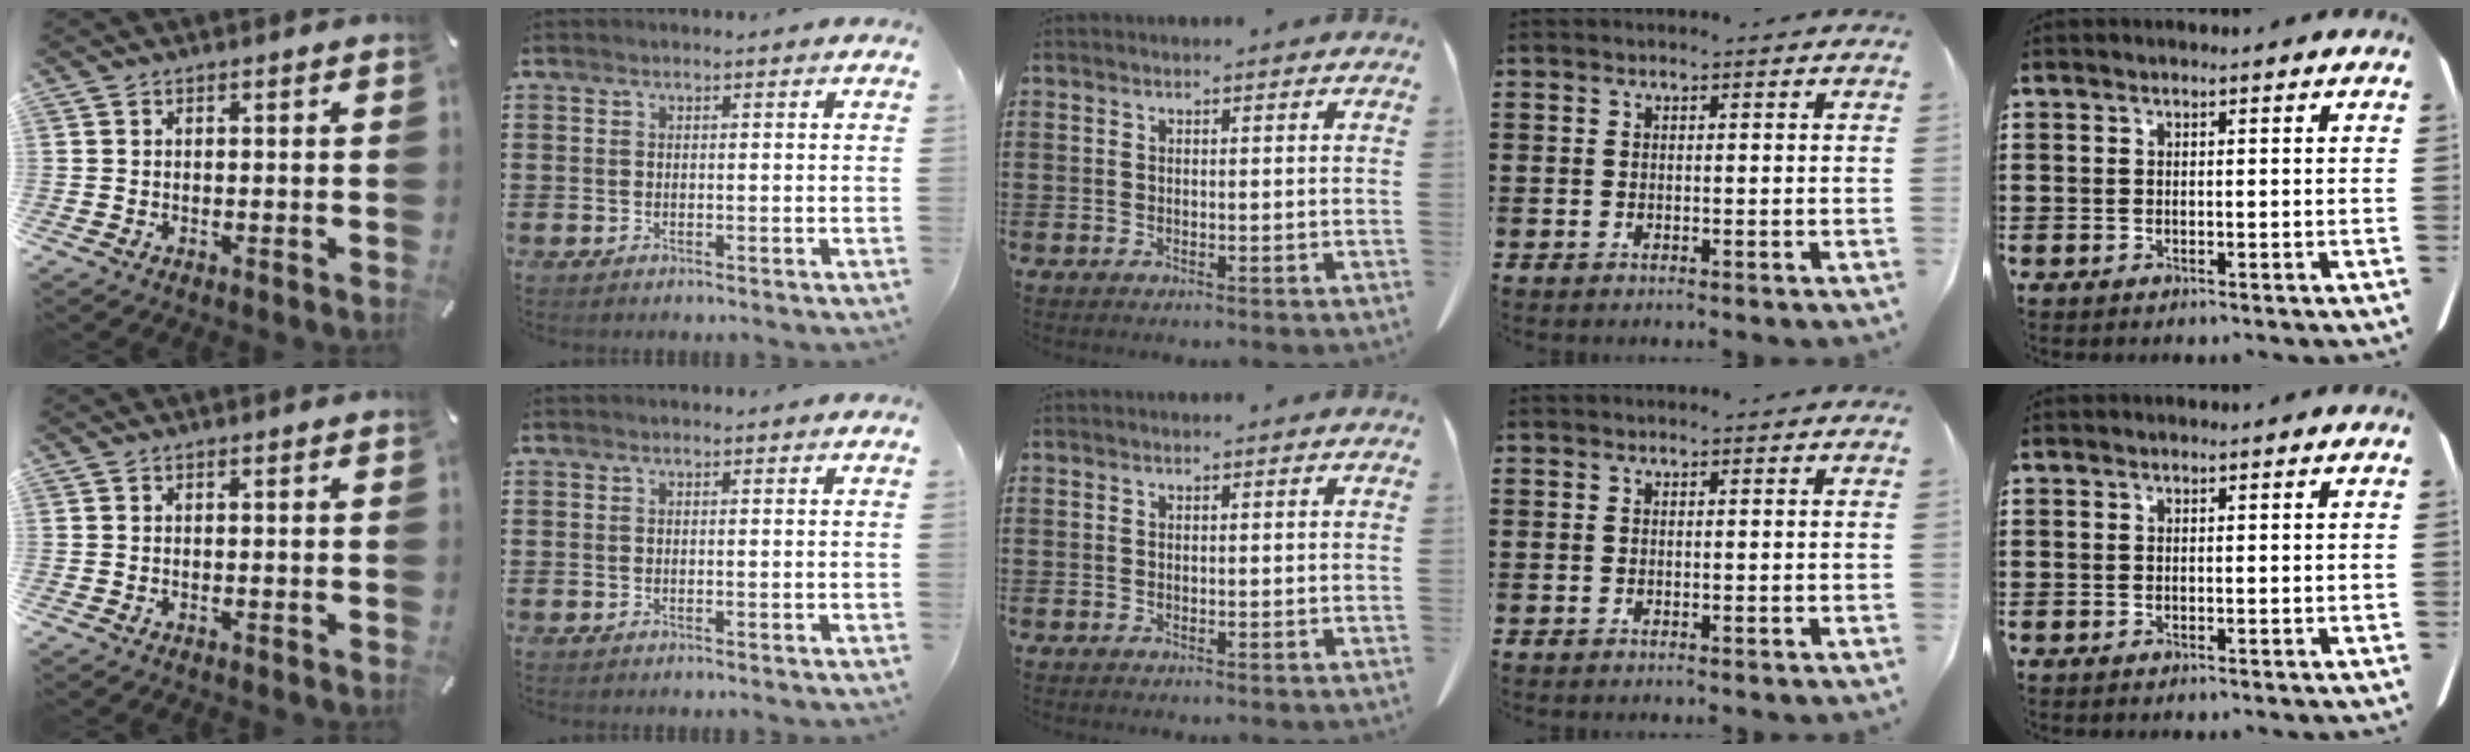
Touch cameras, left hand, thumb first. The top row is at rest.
{}